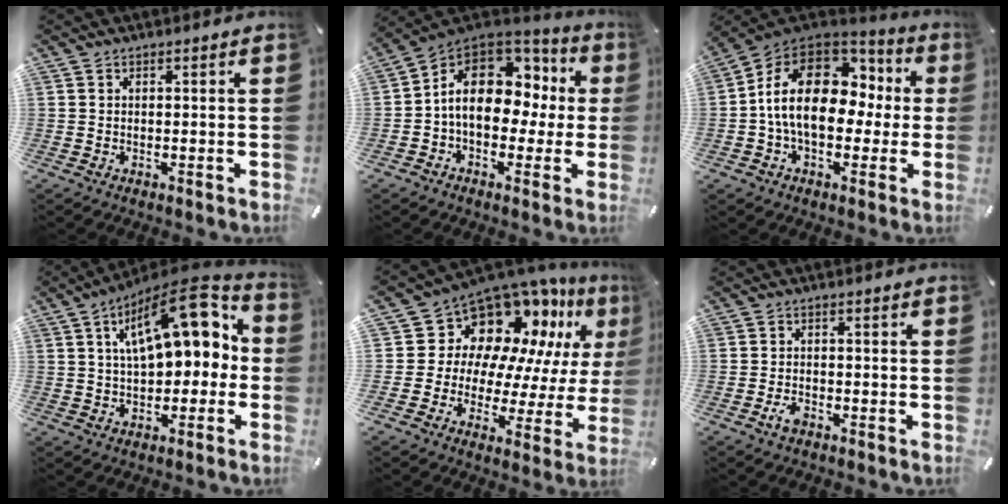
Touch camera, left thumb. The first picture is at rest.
{"total": 15.0, "force": [2.0, 10.9, 10.0], "torque": [-0.169, -0.006, 0.035]}
{"total": 19.1, "force": [1.5, 12.8, 14.1], "torque": [-0.254, 0.007, 0.028]}
{"total": 16.1, "force": [6.8, 7.4, 12.6], "torque": [-0.189, -0.035, 0.117]}
{"total": 13.1, "force": [9.1, 8.5, 3.9], "torque": [-0.076, -0.100, 0.164]}
{"total": 2.6, "force": [-1.5, 1.5, 1.6], "torque": [-0.042, 0.001, -0.032]}